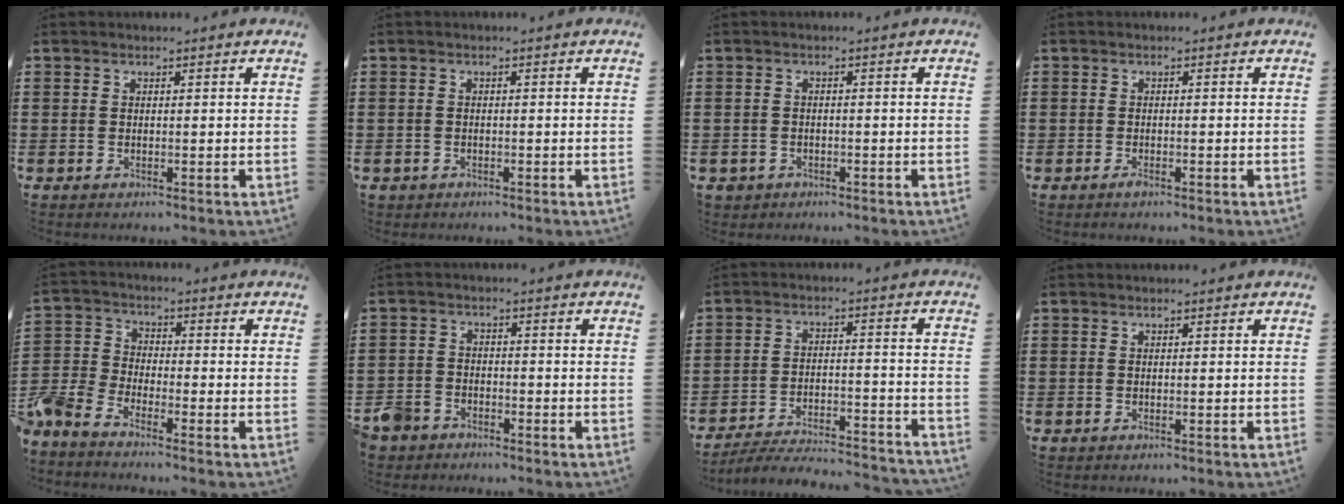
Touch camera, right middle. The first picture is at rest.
{"total": 0.6, "force": [-0.5, 0.4, 0.0], "torque": [-0.002, 0.001, -0.011]}
{"total": 1.1, "force": [-0.8, 0.7, 0.0], "torque": [-0.004, -0.001, -0.019]}
{"total": 0.9, "force": [-0.7, 0.4, 0.4], "torque": [-0.009, -0.004, -0.014]}
{"total": 5.2, "force": [-4.9, 1.4, 1.3], "torque": [-0.063, -0.008, -0.106]}
{"total": 3.7, "force": [-3.2, 1.7, 0.5], "torque": [-0.034, -0.005, -0.072]}
{"total": 5.4, "force": [-5.1, 0.4, 1.5], "torque": [-0.038, -0.003, -0.106]}
{"total": 0.0}